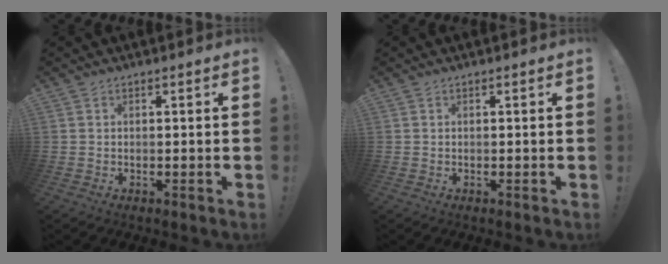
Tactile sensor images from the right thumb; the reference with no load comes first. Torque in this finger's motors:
{"motor_torque": [-0.07, 0.09, 0.17, -0.07, -0.04]}